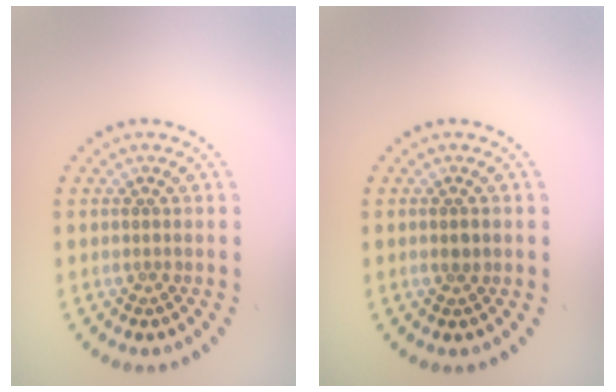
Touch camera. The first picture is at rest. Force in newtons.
{"total": 0.9, "press": 0.8, "slide": 0.2}